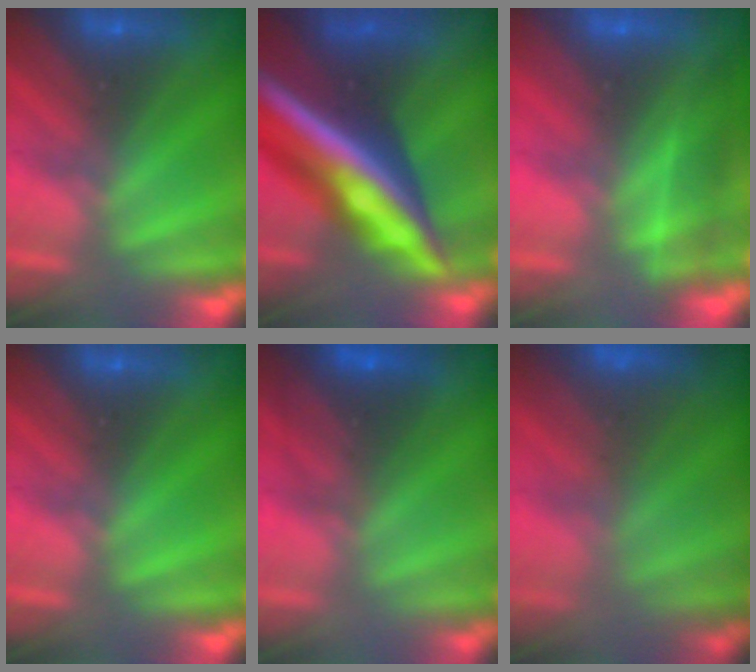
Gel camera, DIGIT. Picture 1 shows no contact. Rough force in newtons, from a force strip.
{"total": 8.3}
{"total": 2.2}
{"total": 0.0}
{"total": 2.7}
{"total": 4.3}